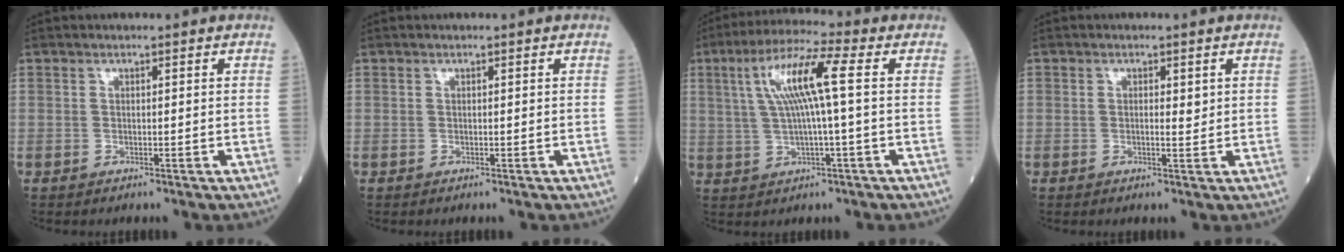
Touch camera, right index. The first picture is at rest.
{"total": 0.0}
{"total": 9.8, "force": [1.9, 0.2, 9.6], "torque": [-0.186, 0.021, 0.036]}
{"total": 1.4, "force": [0.3, 0.5, 1.2], "torque": [-0.020, 0.000, 0.004]}